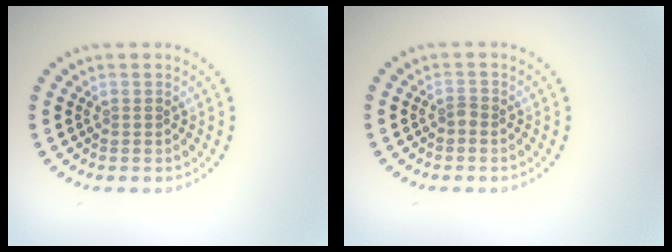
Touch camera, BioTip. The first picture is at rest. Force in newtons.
{"total": 0.7, "press": 0.5, "slide": 0.4}